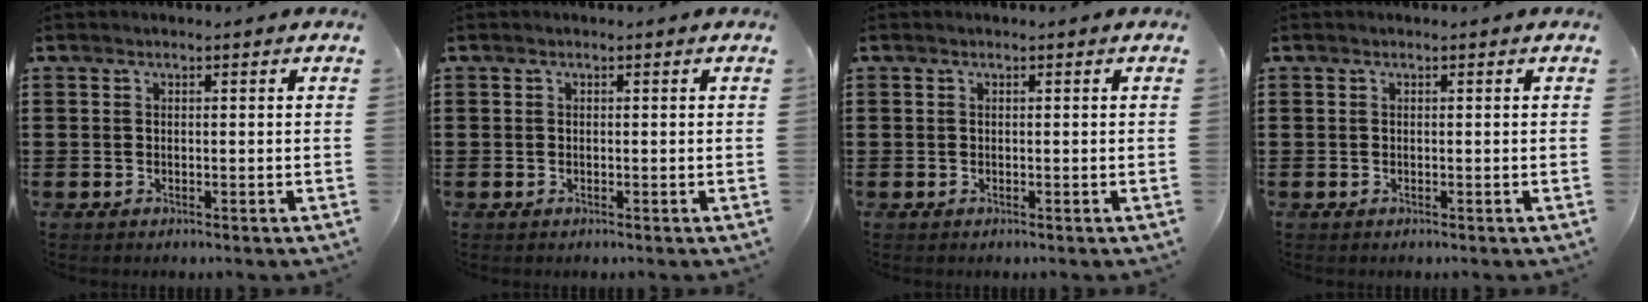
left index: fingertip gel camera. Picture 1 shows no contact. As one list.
[{"total": 0.0}, {"total": 0.0}, {"total": 0.0}]